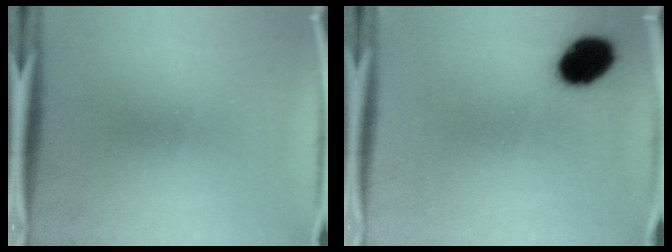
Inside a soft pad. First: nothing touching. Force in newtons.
{"total": 10.1}